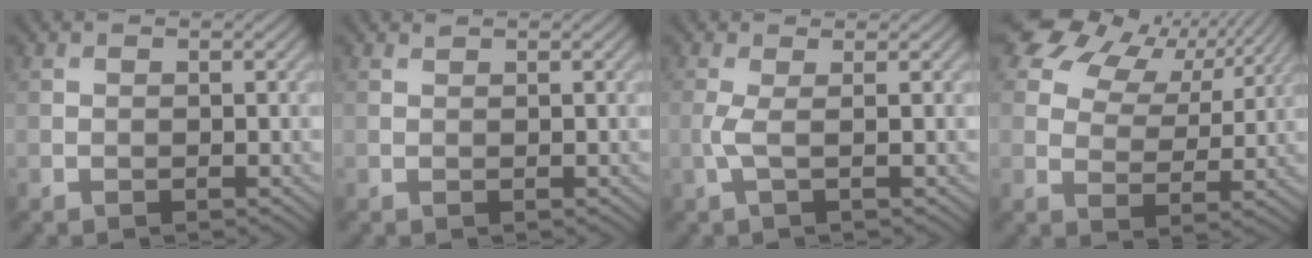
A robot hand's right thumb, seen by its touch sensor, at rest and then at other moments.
{"total": 0.5, "force": [0.5, -0.1, 0.0], "torque": [-0.005, 0.003, 0.012]}
{"total": 1.7, "force": [-0.1, -0.2, 1.7], "torque": [-0.052, 0.007, -0.003]}
{"total": 11.9, "force": [7.0, 7.1, 6.4], "torque": [-0.137, 0.028, 0.107]}